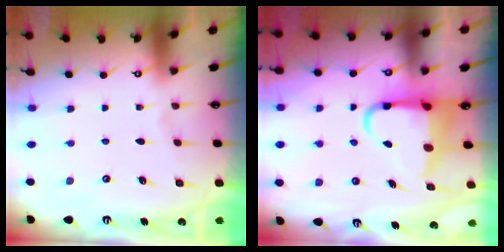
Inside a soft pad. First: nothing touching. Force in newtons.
{"total": 8.2, "press": 8.0, "slide": 1.8}